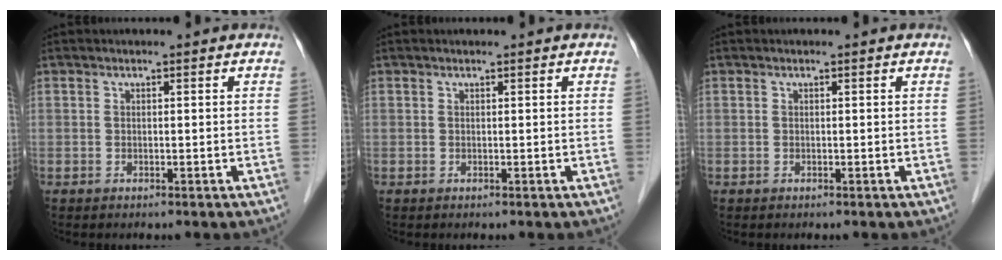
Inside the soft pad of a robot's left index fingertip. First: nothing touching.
{"total": 0.0}
{"total": 0.0}